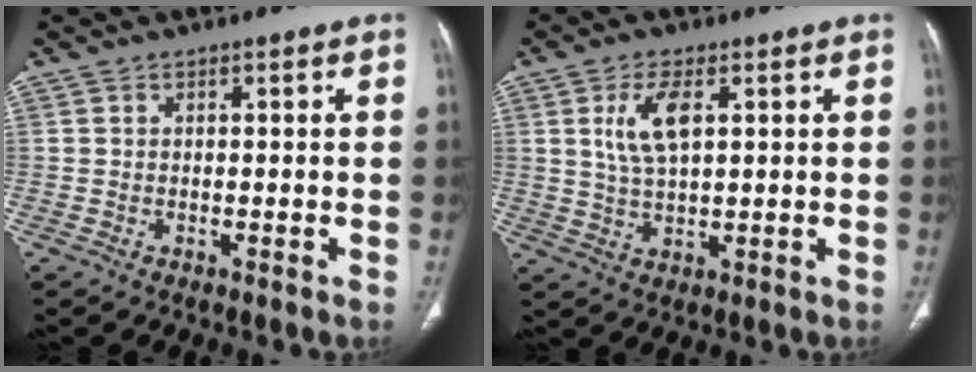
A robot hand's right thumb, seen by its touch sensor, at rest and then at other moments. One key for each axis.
{"total": 7.1, "fx": 2.2, "fy": 3.1, "fz": 6.1, "tx": -0.126, "ty": -0.006, "tz": 0.048}